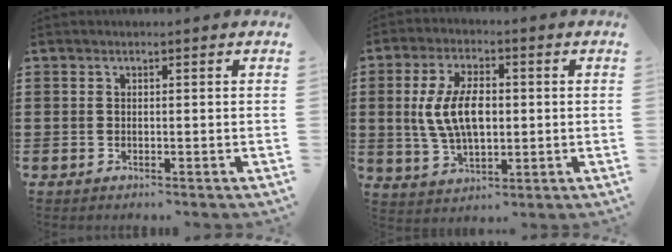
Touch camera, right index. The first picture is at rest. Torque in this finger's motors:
{"motor_torque": [1.38, -0.76, 1.05, 0.21]}